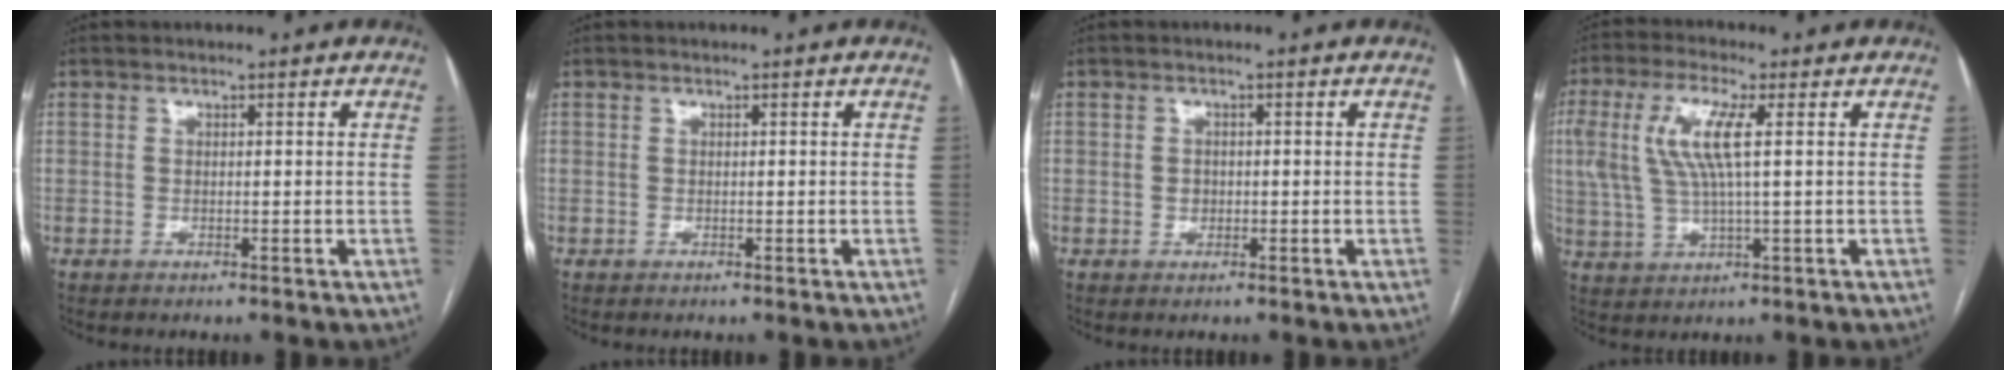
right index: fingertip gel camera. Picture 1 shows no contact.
{"total": 0.0}
{"total": 1.2, "force": [-0.2, 1.1, 0.5], "torque": [-0.008, 0.003, -0.002]}
{"total": 9.2, "force": [2.0, 1.8, 8.8], "torque": [-0.204, 0.013, 0.042]}